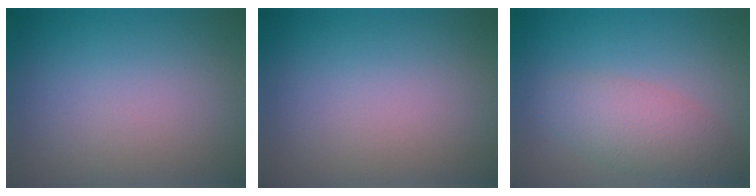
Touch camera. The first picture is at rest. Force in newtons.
{"total": 0.0}
{"total": 4.0, "press": 3.9, "slide": 0.2}